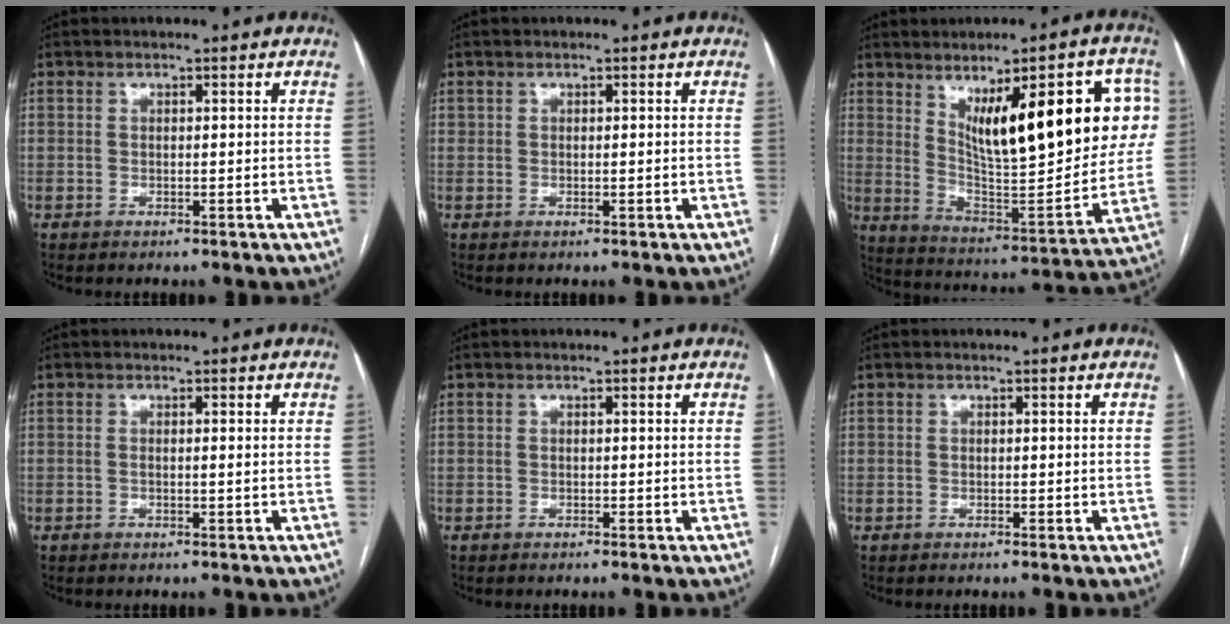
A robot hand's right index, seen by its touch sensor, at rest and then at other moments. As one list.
[{"total": 0.0}, {"total": 23.4, "force": [7.5, 6.0, 21.4], "torque": [-0.306, 0.006, 0.125]}, {"total": 0.6, "force": [-0.2, -0.2, 0.5], "torque": [-0.013, 0.000, -0.004]}, {"total": 0.0}, {"total": 0.0}]